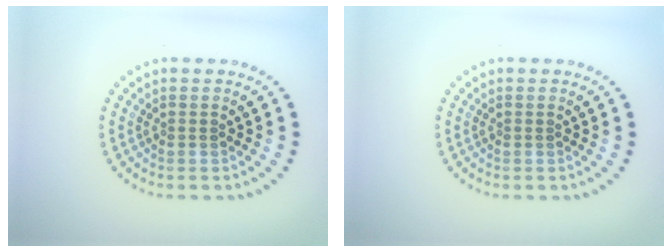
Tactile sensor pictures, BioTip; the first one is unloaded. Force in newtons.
{"total": 0.0}